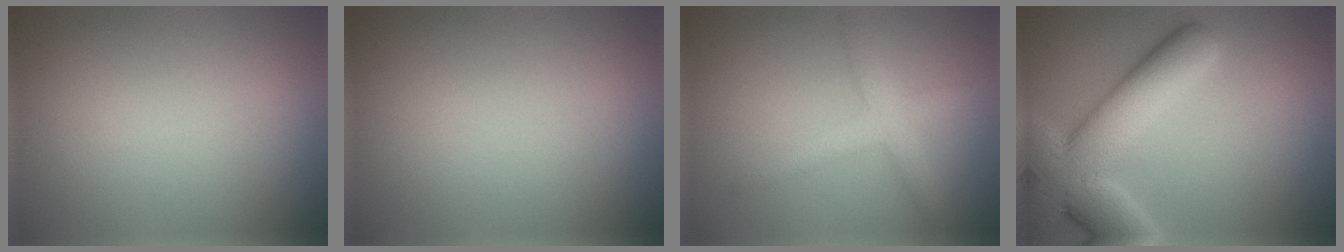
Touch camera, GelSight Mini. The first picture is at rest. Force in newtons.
{"total": 0.0}
{"total": 2.9, "press": 2.9, "slide": 0.1}
{"total": 10.7, "press": 10.7, "slide": 1.0}